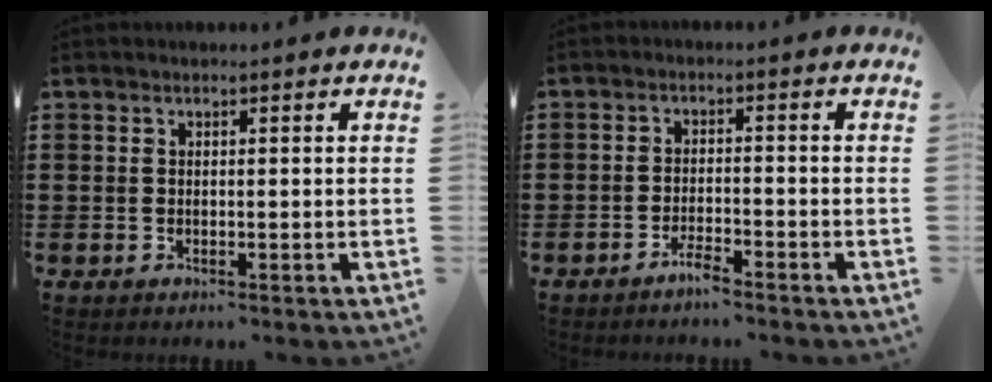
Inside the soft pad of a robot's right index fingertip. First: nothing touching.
{"total": 2.4, "force": [-2.2, 0.2, 1.0], "torque": [-0.020, 0.005, -0.042]}